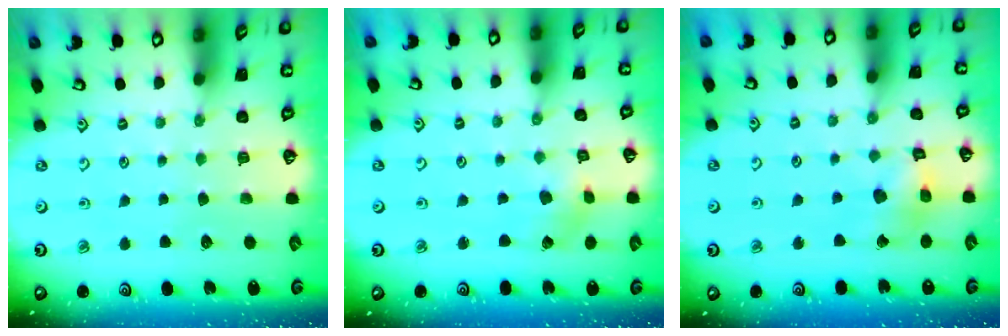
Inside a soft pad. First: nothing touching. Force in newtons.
{"total": 2.6, "press": 2.6, "slide": 0.4}
{"total": 8.7, "press": 8.6, "slide": 0.9}